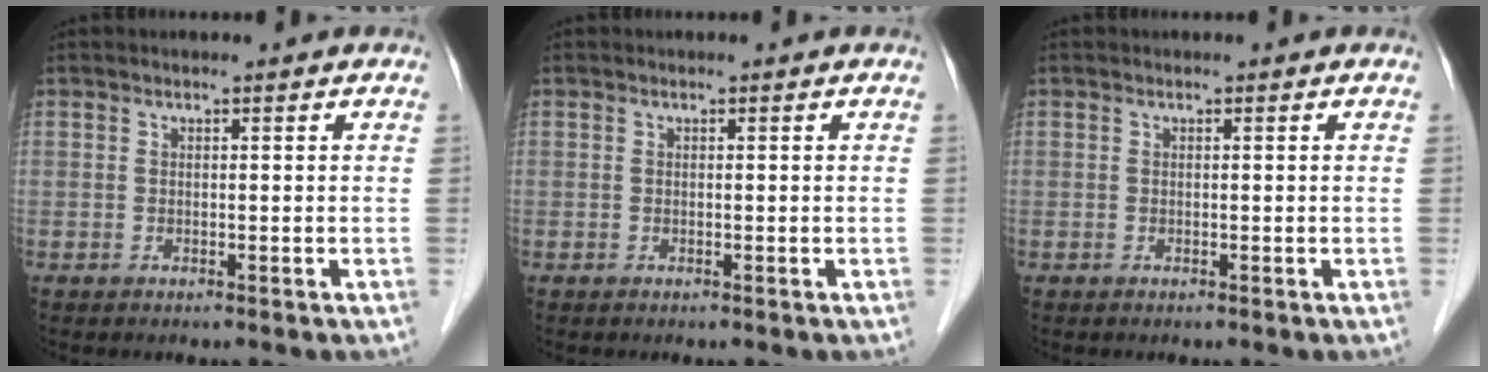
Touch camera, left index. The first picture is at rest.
{"total": 0.0}
{"total": 0.0}